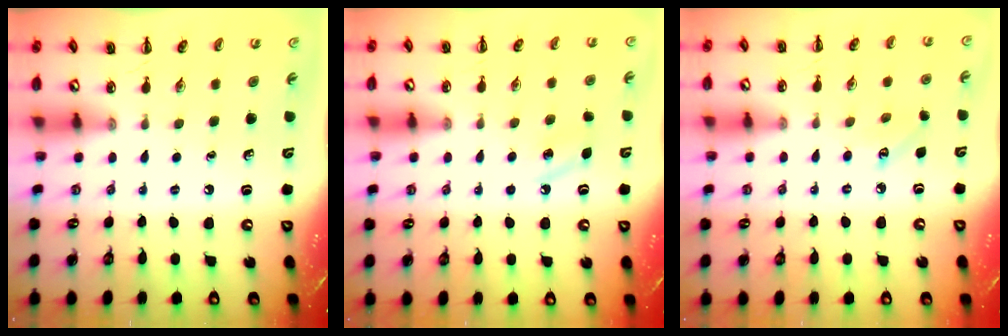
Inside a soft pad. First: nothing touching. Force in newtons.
{"total": 4.5, "press": 4.3, "slide": 1.4}
{"total": 3.4, "press": 3.3, "slide": 0.9}